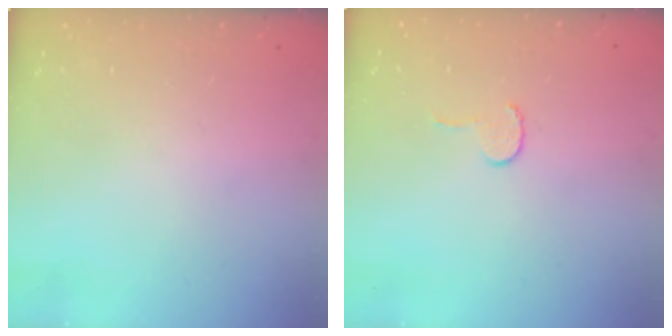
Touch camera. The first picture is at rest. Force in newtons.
{"total": 3.9, "press": 3.9, "slide": 0.3}